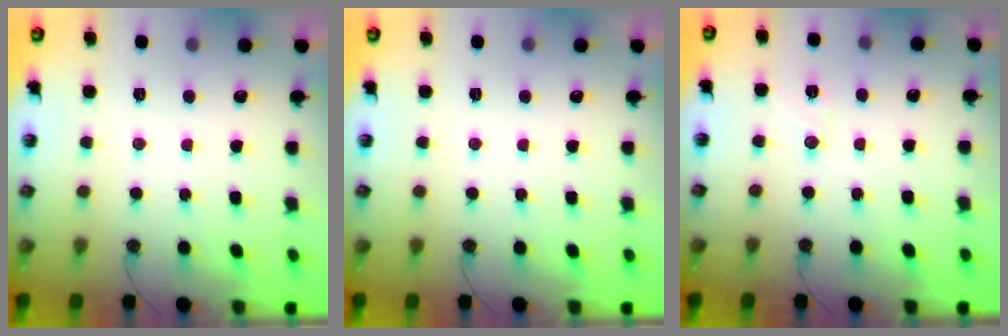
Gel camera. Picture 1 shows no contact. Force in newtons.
{"total": 0.0}
{"total": 5.1, "press": 4.8, "slide": 1.8}